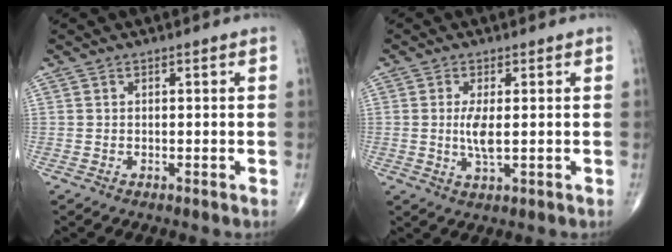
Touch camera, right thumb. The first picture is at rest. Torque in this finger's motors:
{"motor_torque": [1.10, 0.85, 0.69, -0.36, 0.06]}